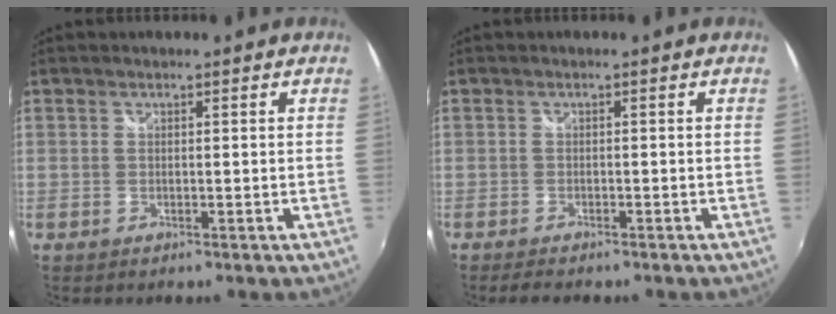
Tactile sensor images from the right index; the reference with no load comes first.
{"total": 3.7, "force": [-3.1, 1.0, 1.7], "torque": [-0.039, -0.016, -0.050]}